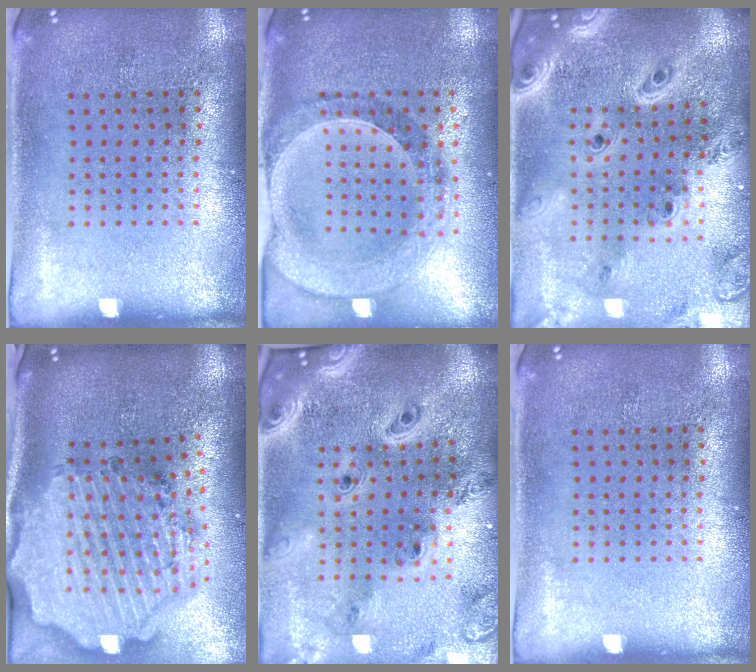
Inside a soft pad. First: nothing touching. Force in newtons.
{"total": 1.6, "press": 1.5, "slide": 0.3}
{"total": 3.8, "press": 2.9, "slide": 2.4}
{"total": 4.0, "press": 3.3, "slide": 2.3}
{"total": 4.1, "press": 3.1, "slide": 2.7}
{"total": 0.0}